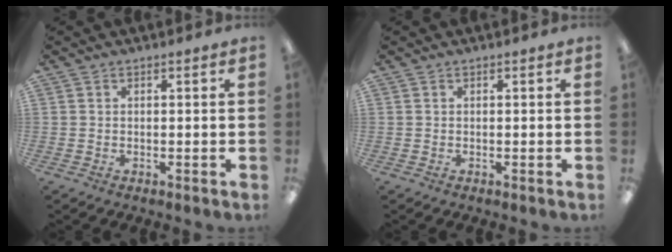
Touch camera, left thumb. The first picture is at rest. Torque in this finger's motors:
{"motor_torque": [0.00, 0.00, 0.01, 0.01, 0.00]}